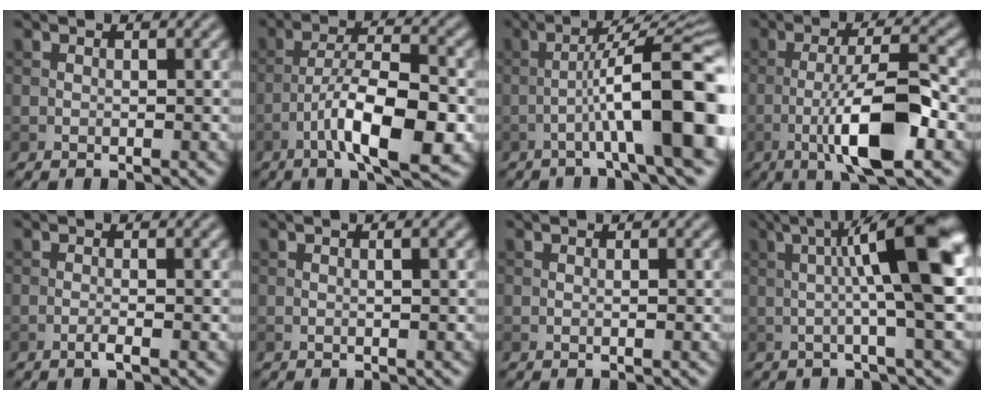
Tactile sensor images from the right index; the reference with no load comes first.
{"total": 9.3, "force": [-3.9, 2.7, 8.0], "torque": [-0.132, 0.012, -0.068]}
{"total": 10.8, "force": [-2.8, 1.4, 10.4], "torque": [-0.151, 0.026, -0.041]}
{"total": 8.8, "force": [-2.9, 2.0, 8.0], "torque": [-0.138, 0.009, -0.056]}
{"total": 1.4, "force": [-0.6, 0.2, 1.2], "torque": [-0.019, 0.003, -0.017]}
{"total": 1.1, "force": [0.1, 0.3, 1.1], "torque": [-0.015, 0.002, -0.002]}
{"total": 0.6, "force": [-0.1, 0.1, 0.6], "torque": [-0.010, -0.001, -0.001]}
{"total": 10.5, "force": [1.5, 1.4, 10.3], "torque": [-0.135, 0.016, 0.021]}